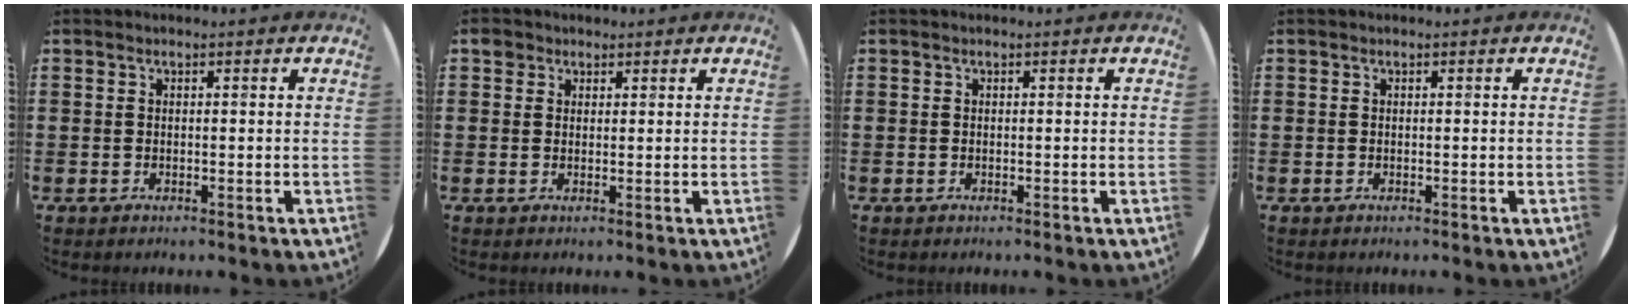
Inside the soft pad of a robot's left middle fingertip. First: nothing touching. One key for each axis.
{"total": 2.0, "fx": 1.5, "fy": 1.3, "fz": 0.3, "tx": 0.001, "ty": 0.002, "tz": 0.027}
{"total": 0.0}
{"total": 0.0}